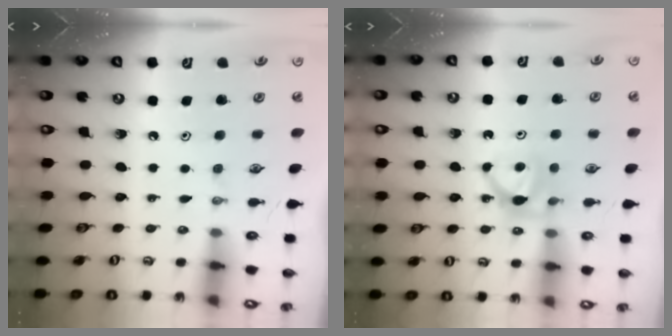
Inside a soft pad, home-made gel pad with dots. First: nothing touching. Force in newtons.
{"total": 5.1, "press": 5.0, "slide": 0.7}